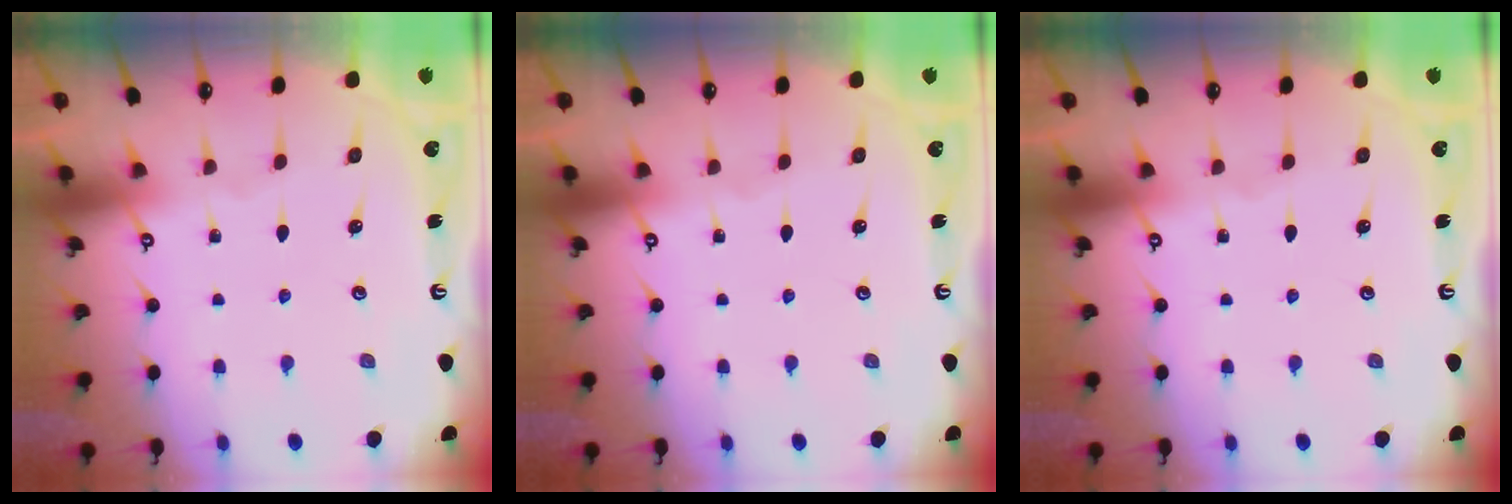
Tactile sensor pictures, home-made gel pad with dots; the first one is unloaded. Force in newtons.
{"total": 0.0}
{"total": 0.0}